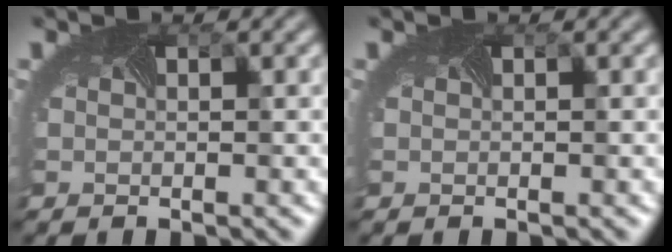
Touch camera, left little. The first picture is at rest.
{"total": 0.0}